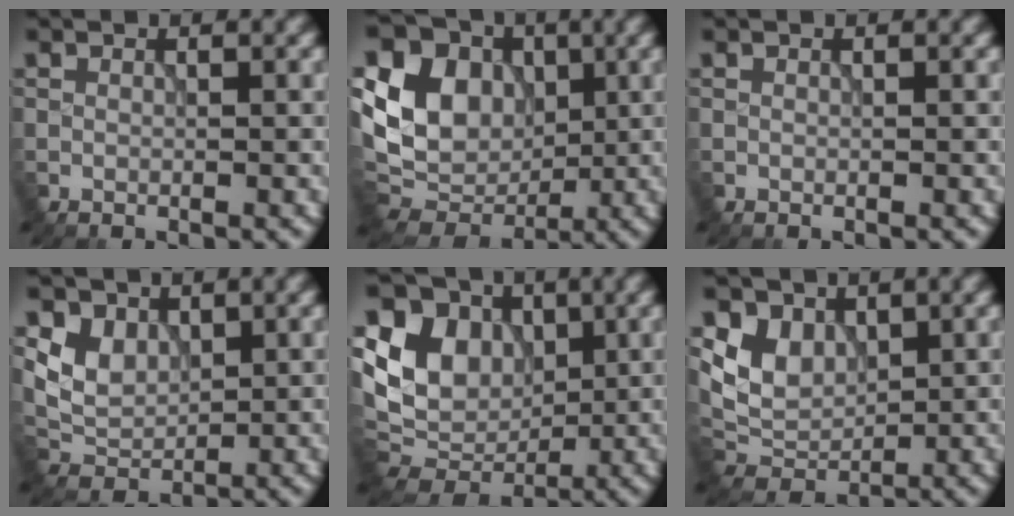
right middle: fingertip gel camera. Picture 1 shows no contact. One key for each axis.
{"total": 10.2, "fx": 1.7, "fy": 8.3, "fz": 5.6, "tx": -0.119, "ty": 0.004, "tz": 0.019}
{"total": 0.0}
{"total": 3.3, "fx": 1.4, "fy": 2.5, "fz": 1.7, "tx": -0.036, "ty": -0.010, "tz": 0.027}
{"total": 9.4, "fx": 2.1, "fy": 7.6, "fz": 5.1, "tx": -0.102, "ty": 0.006, "tz": 0.027}
{"total": 3.9, "fx": 1.7, "fy": 2.9, "fz": 1.9, "tx": -0.039, "ty": -0.011, "tz": 0.032}